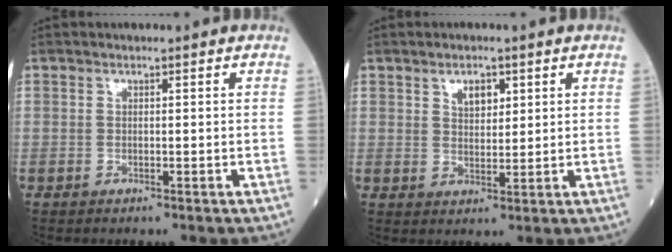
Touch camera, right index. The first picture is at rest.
{"total": 3.2, "force": [1.7, 1.7, 2.1], "torque": [-0.034, 0.002, 0.030]}